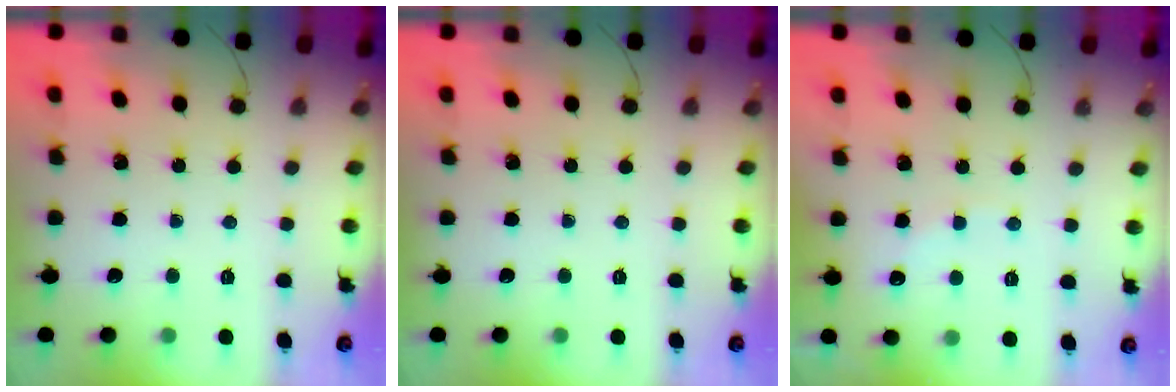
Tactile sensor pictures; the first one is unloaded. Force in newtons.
{"total": 0.0}
{"total": 6.1, "press": 6.0, "slide": 1.2}